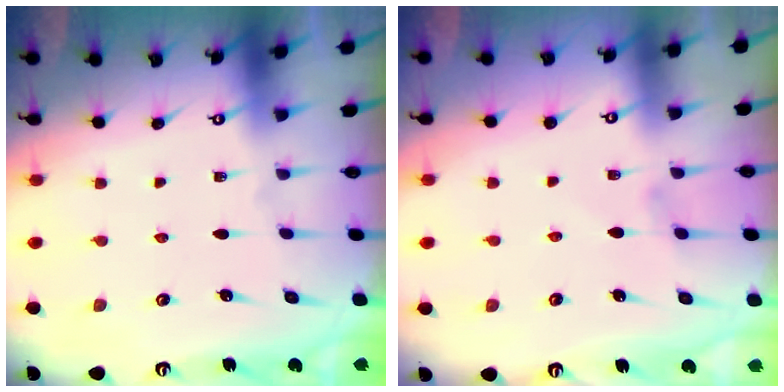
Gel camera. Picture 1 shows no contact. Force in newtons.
{"total": 0.9, "press": 0.8, "slide": 0.4}